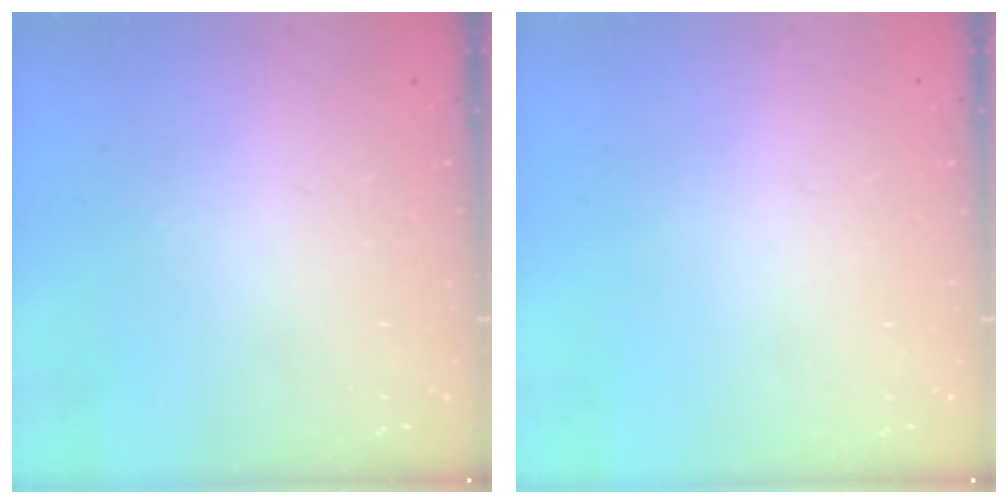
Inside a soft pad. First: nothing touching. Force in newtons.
{"total": 0.0}